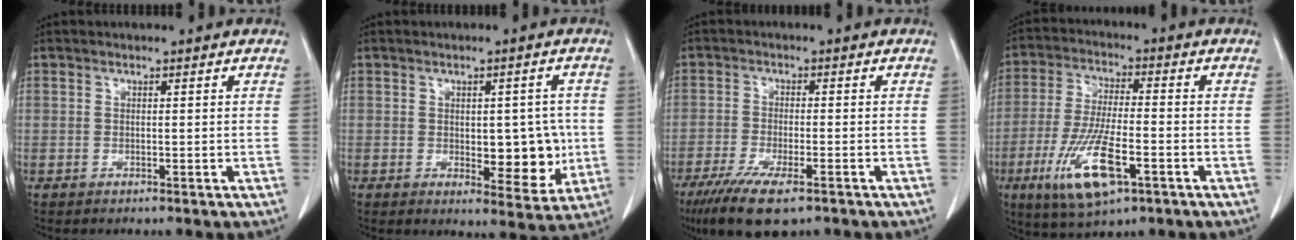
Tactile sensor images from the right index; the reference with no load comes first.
{"total": 7.9, "force": [-0.6, 3.8, 6.9], "torque": [-0.073, 0.000, 0.004]}
{"total": 10.0, "force": [-6.7, 2.1, 7.1], "torque": [-0.120, -0.023, -0.106]}
{"total": 12.6, "force": [-5.4, 3.0, 11.0], "torque": [-0.226, -0.020, -0.091]}